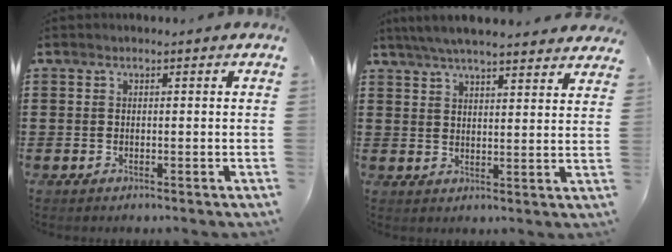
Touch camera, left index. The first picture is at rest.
{"total": 5.5, "force": [5.2, 0.2, 1.8], "torque": [-0.050, -0.015, 0.094]}